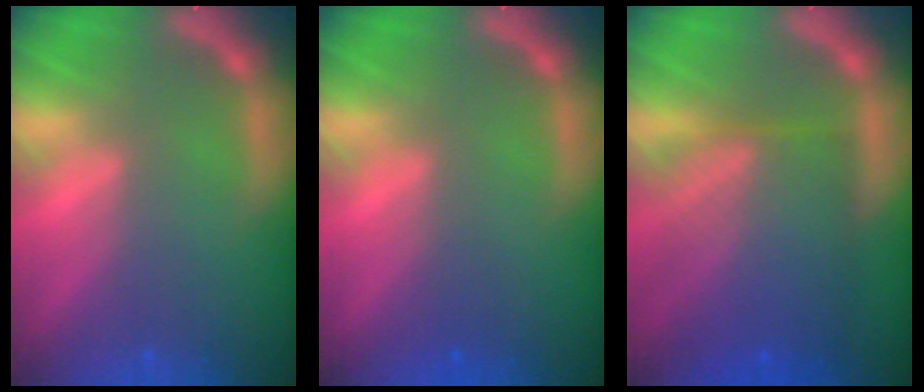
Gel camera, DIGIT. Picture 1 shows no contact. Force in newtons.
{"total": 0.9}
{"total": 9.6}